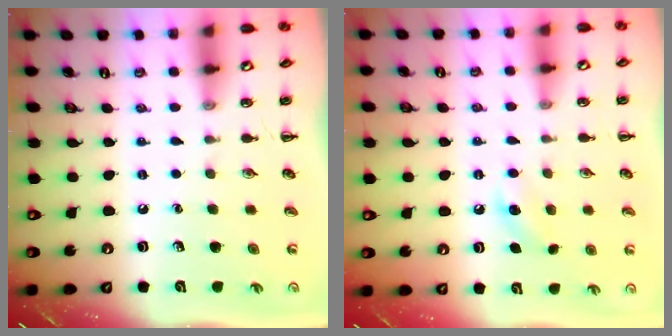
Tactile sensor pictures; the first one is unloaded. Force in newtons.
{"total": 5.4, "press": 5.2, "slide": 1.2}